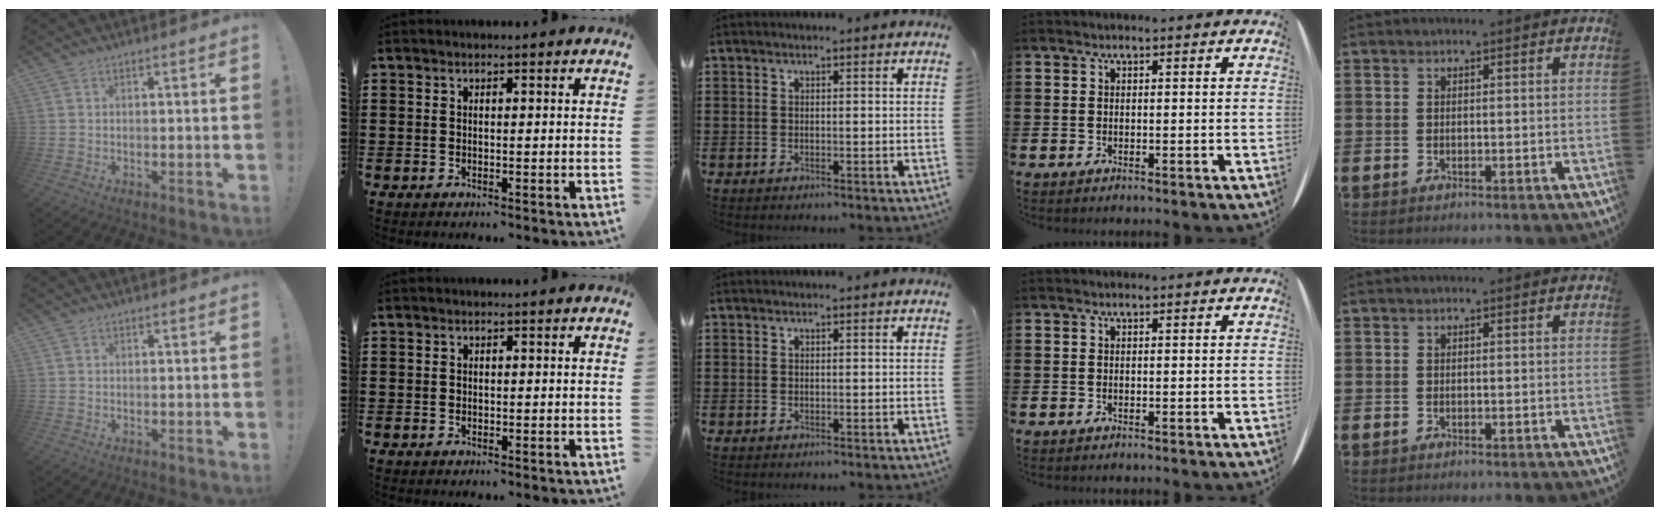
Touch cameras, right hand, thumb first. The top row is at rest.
{}